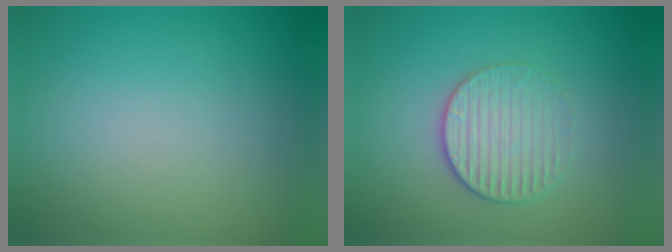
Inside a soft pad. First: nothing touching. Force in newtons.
{"total": 3.0, "press": 2.7, "slide": 1.3}